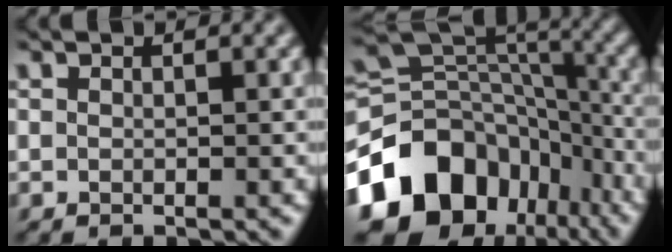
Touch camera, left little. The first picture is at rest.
{"total": 13.3, "force": [-6.7, 9.8, 6.0], "torque": [-0.132, 0.008, -0.118]}